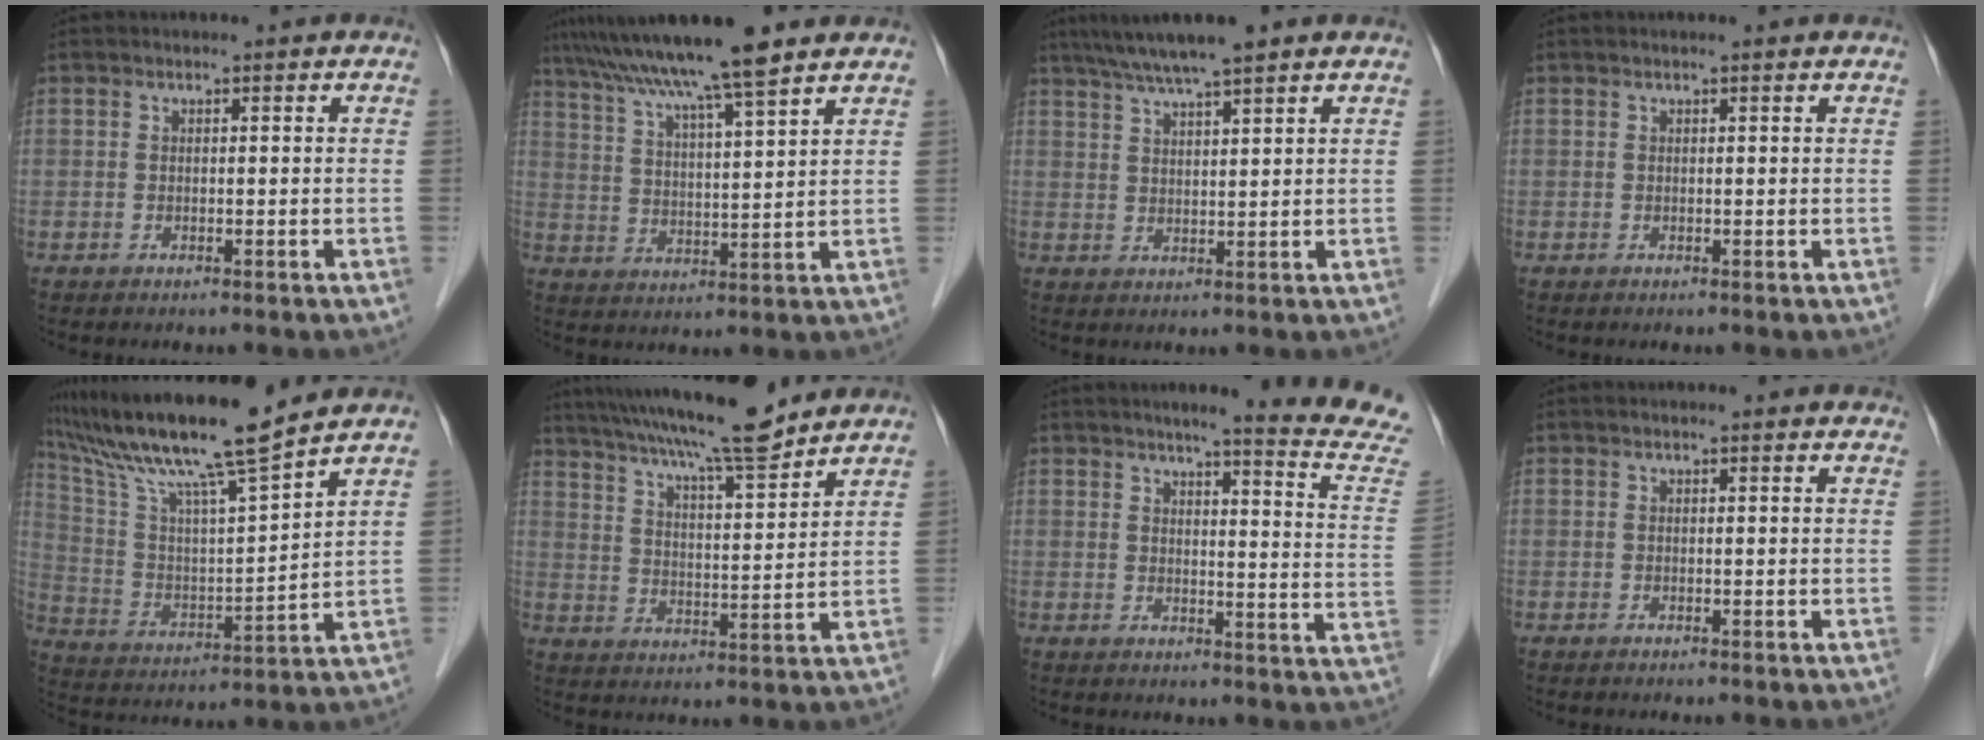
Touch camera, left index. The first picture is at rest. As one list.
[{"total": 13.3, "force": [10.8, -0.5, 7.7], "torque": [-0.139, 0.024, 0.176]}, {"total": 7.5, "force": [6.0, 0.1, 4.5], "torque": [-0.077, 0.025, 0.102]}, {"total": 1.1, "force": [1.0, 0.0, 0.4], "torque": [-0.013, 0.010, 0.013]}, {"total": 17.5, "force": [14.5, -0.7, 9.7], "torque": [-0.187, 0.011, 0.258]}, {"total": 16.4, "force": [14.0, 1.1, 8.3], "torque": [-0.146, 0.013, 0.221]}, {"total": 14.6, "force": [13.4, -1.5, 5.6], "torque": [-0.070, -0.087, 0.140]}, {"total": 2.9, "force": [2.6, 0.6, 1.0], "torque": [-0.015, 0.014, 0.021]}]